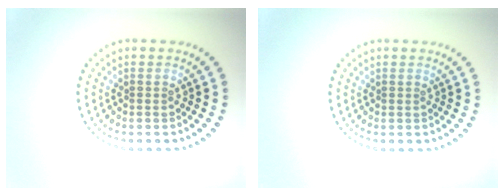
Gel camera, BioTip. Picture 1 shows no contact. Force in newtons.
{"total": 0.0}